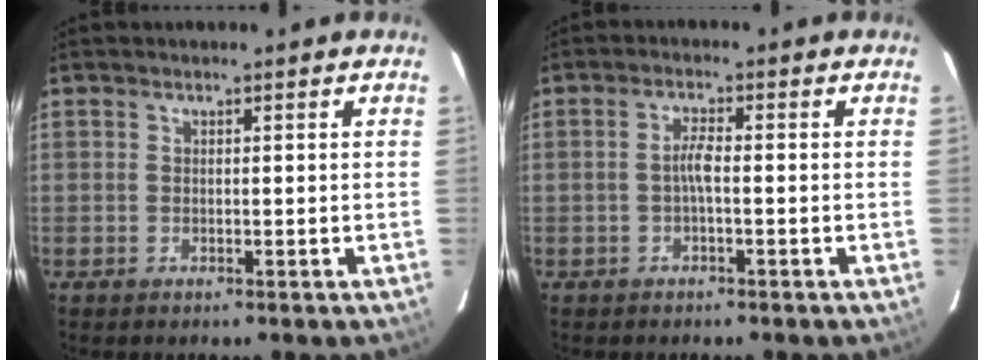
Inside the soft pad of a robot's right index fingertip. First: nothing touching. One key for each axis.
{"total": 2.3, "fx": -0.7, "fy": 0.2, "fz": 2.2, "tx": -0.044, "ty": 0.005, "tz": -0.014}